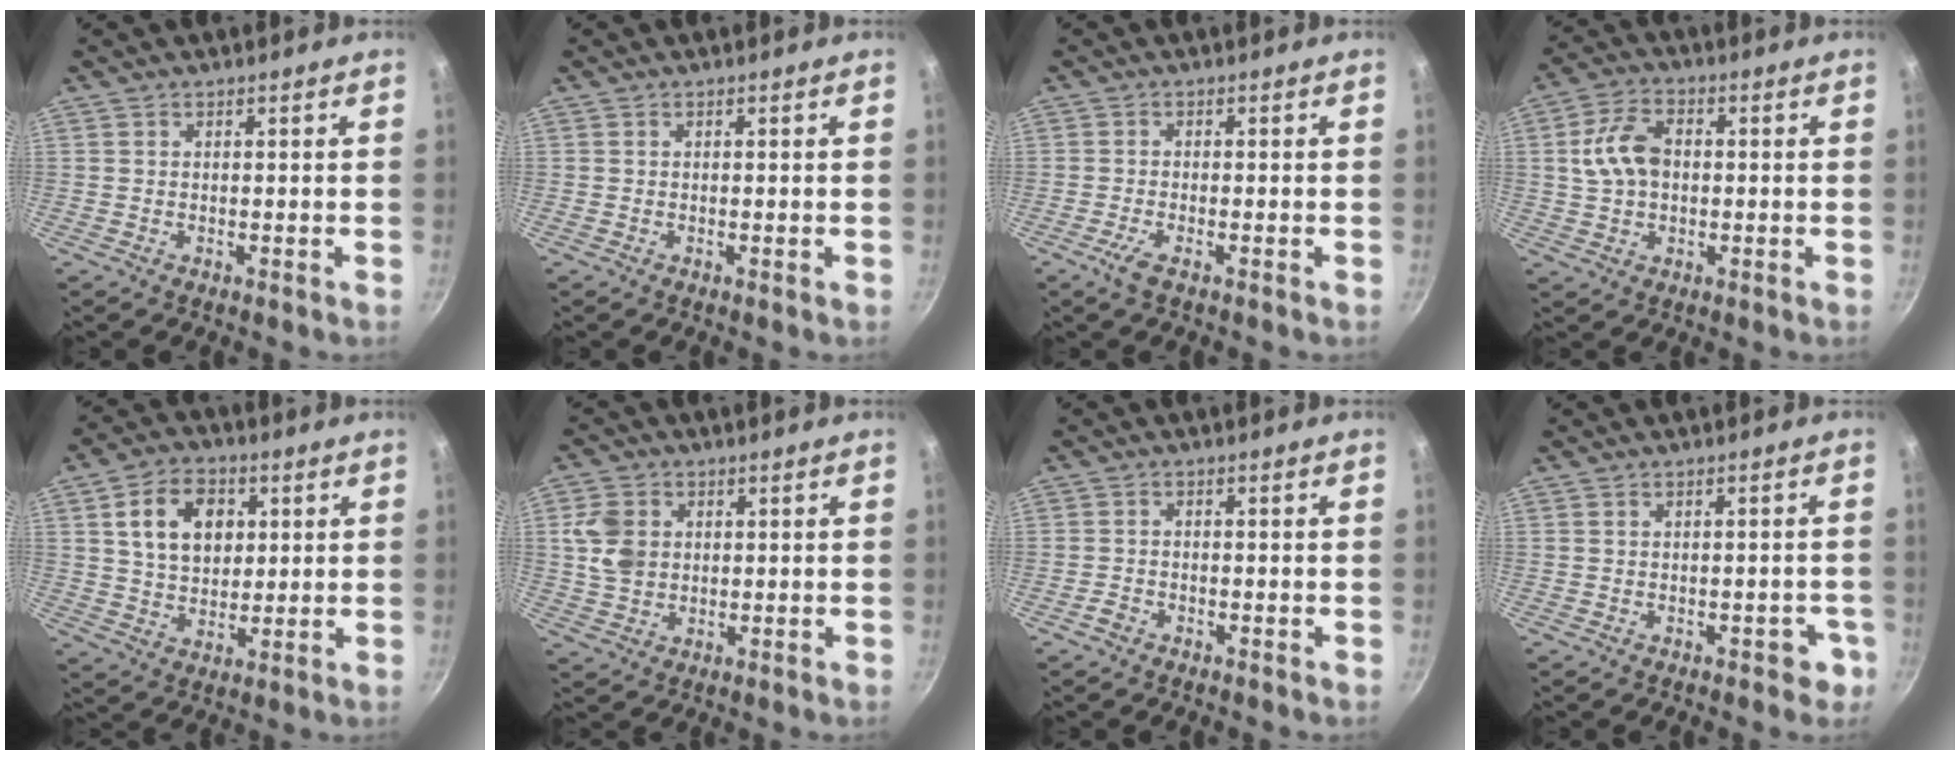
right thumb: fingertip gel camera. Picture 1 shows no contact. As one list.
[{"total": 0.0}, {"total": 2.8, "force": [-1.7, 0.5, 2.2], "torque": [-0.056, 0.005, -0.037]}, {"total": 8.8, "force": [0.7, 6.1, 6.4], "torque": [-0.111, 0.018, 0.007]}, {"total": 11.8, "force": [3.2, 8.5, 7.6], "torque": [-0.102, -0.002, 0.053]}, {"total": 7.4, "force": [1.3, 5.9, 4.3], "torque": [-0.069, -0.001, 0.023]}, {"total": 1.8, "force": [-1.3, 1.1, 0.7], "torque": [-0.018, 0.016, -0.027]}, {"total": 3.4, "force": [-1.4, 2.0, 2.3], "torque": [-0.003, 0.019, -0.011]}]